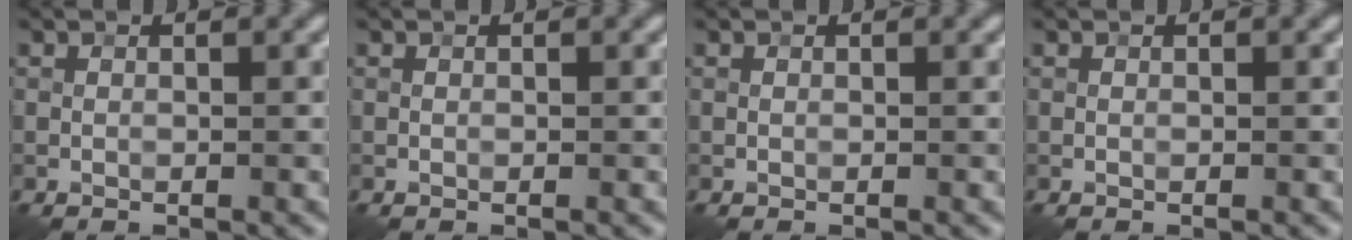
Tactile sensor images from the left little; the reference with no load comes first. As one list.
[{"total": 0.0}, {"total": 0.0}, {"total": 0.0}]